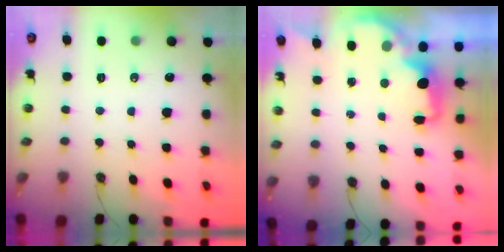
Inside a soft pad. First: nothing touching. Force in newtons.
{"total": 2.8, "press": 2.7, "slide": 0.9}